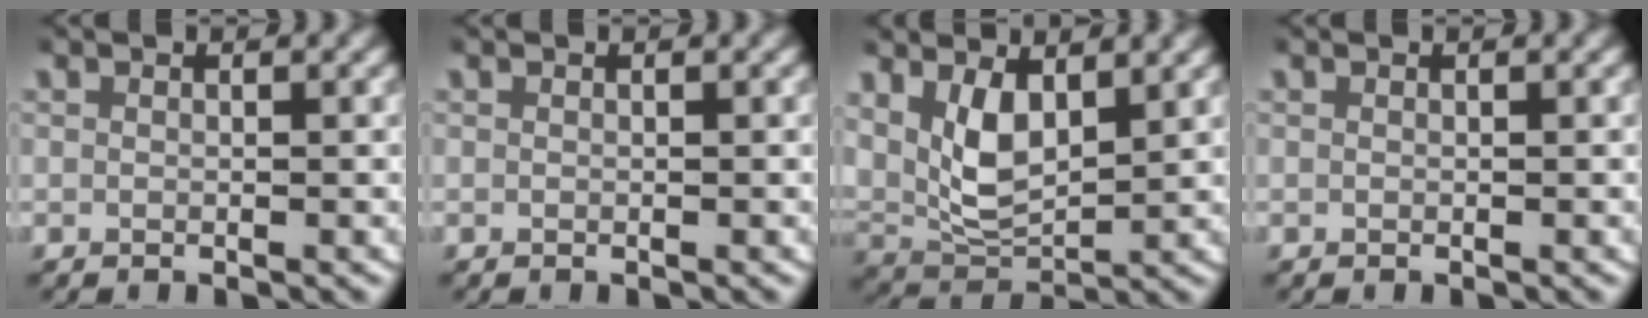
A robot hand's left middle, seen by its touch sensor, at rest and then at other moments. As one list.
[{"total": 0.0}, {"total": 5.7, "force": [2.4, 3.7, 3.6], "torque": [-0.089, -0.012, 0.048]}, {"total": 0.0}]